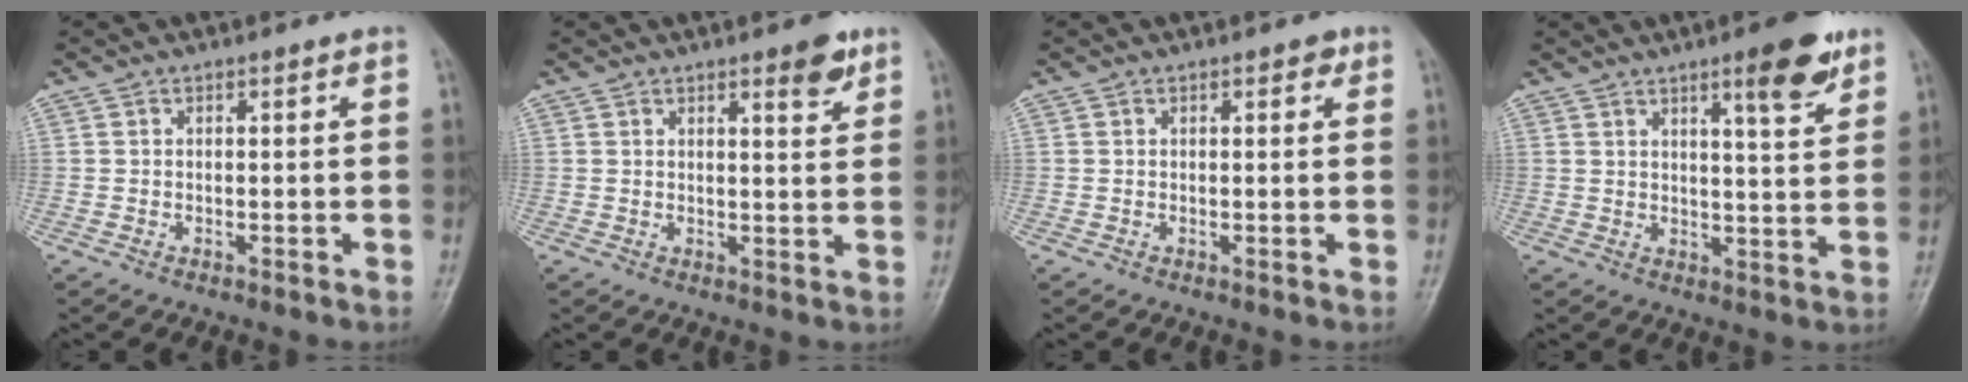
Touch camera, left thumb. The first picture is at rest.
{"total": 4.4, "force": [2.8, 1.2, 3.1], "torque": [-0.033, -0.017, 0.035]}
{"total": 1.4, "force": [0.7, 0.8, 0.9], "torque": [-0.004, 0.000, 0.006]}
{"total": 8.4, "force": [5.2, 1.6, 6.5], "torque": [-0.083, -0.031, 0.072]}